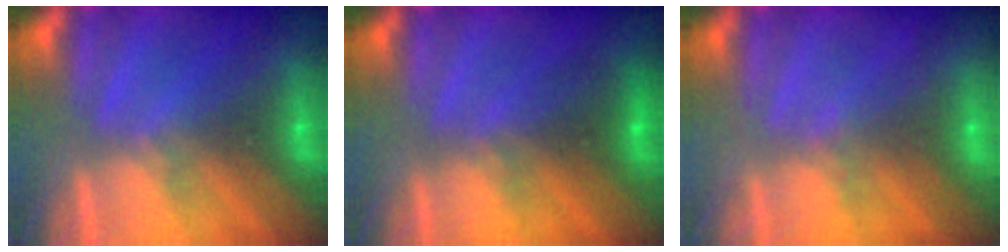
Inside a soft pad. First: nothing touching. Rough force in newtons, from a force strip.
{"total": 2.6}
{"total": 2.0}